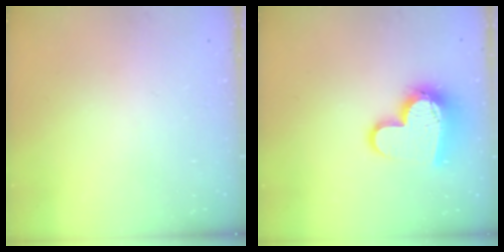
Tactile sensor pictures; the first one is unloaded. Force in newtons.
{"total": 15.0, "press": 15.0, "slide": 1.0}